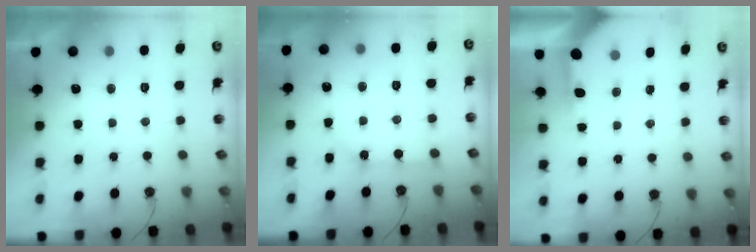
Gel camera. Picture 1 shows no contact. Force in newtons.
{"total": 4.3, "press": 4.3, "slide": 0.3}
{"total": 3.9, "press": 3.9, "slide": 0.4}